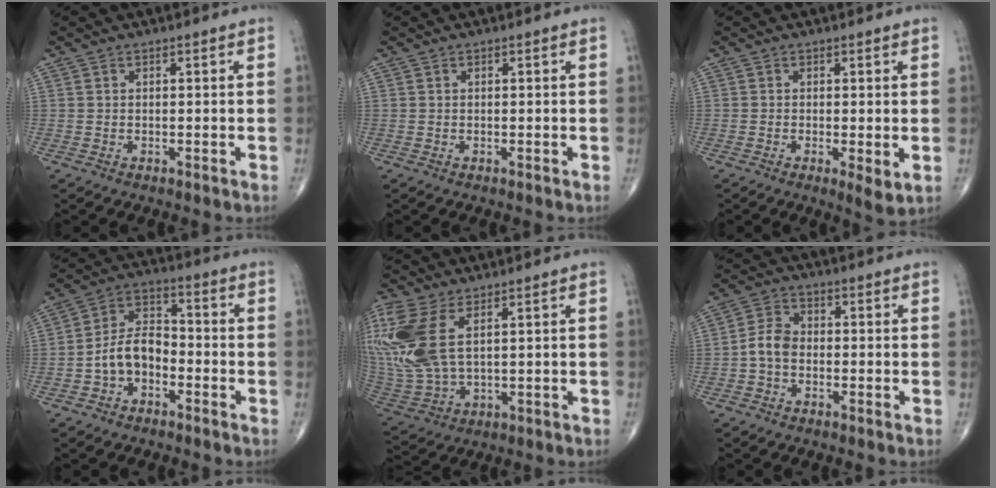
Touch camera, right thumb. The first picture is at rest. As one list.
[{"total": 0.0}, {"total": 3.4, "force": [-0.5, 1.0, 3.3], "torque": [-0.057, -0.014, -0.012]}, {"total": 8.6, "force": [-2.9, 5.6, 5.8], "torque": [-0.095, 0.042, -0.066]}, {"total": 17.4, "force": [5.3, 8.7, 14.1], "torque": [-0.356, -0.012, 0.114]}, {"total": 4.8, "force": [-1.2, 3.3, 3.2], "torque": [-0.057, 0.016, -0.033]}]